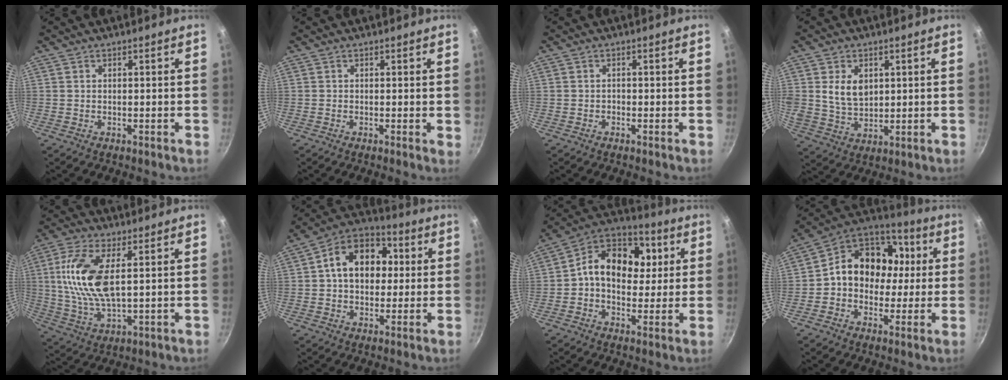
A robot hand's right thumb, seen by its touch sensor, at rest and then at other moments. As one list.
[{"total": 0.6, "force": [0.0, 0.2, 0.5], "torque": [-0.007, -0.003, -0.005]}, {"total": 0.7, "force": [-0.5, 0.5, 0.2], "torque": [-0.004, 0.004, -0.011]}, {"total": 8.0, "force": [2.0, 5.8, 5.1], "torque": [-0.076, -0.020, 0.043]}, {"total": 14.0, "force": [2.7, 6.3, 12.2], "torque": [-0.246, -0.004, 0.055]}, {"total": 14.6, "force": [2.0, 10.7, 9.6], "torque": [-0.111, 0.026, 0.012]}, {"total": 15.5, "force": [2.3, 11.6, 10.1], "torque": [-0.124, 0.022, 0.012]}, {"total": 16.4, "force": [0.8, 13.4, 9.4], "torque": [-0.110, 0.044, -0.007]}]